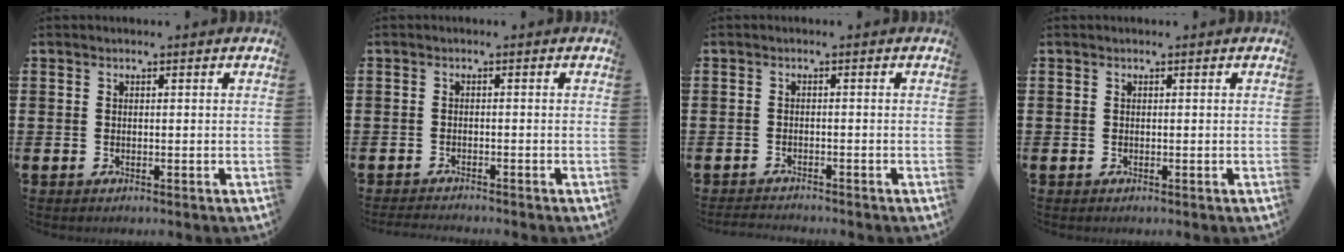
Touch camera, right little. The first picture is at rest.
{"total": 1.1, "force": [-1.1, -0.1, 0.1], "torque": [-0.003, -0.001, -0.022]}
{"total": 1.3, "force": [-1.3, 0.0, 0.0], "torque": [-0.003, 0.001, -0.027]}
{"total": 0.0}